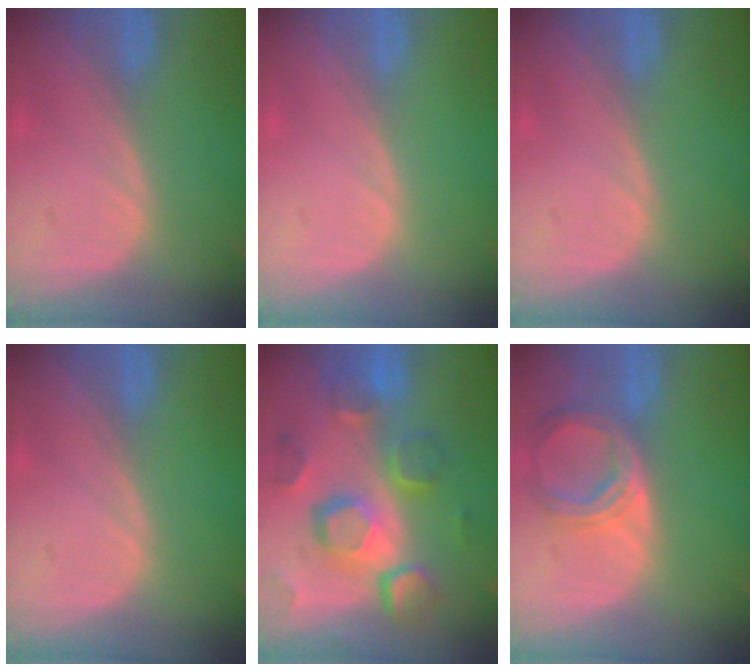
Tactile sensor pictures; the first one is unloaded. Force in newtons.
{"total": 0.0}
{"total": 0.0}
{"total": 0.0}
{"total": 12.3, "press": 10.6, "slide": 6.2}
{"total": 6.9, "press": 6.4, "slide": 2.7}